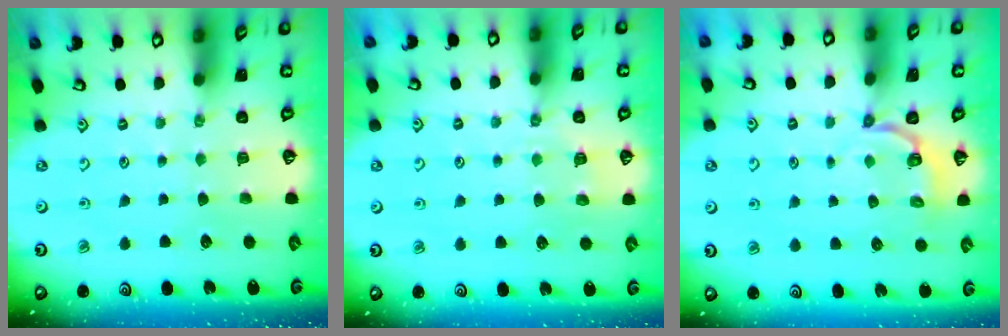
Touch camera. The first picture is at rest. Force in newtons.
{"total": 3.8, "press": 3.7, "slide": 0.9}
{"total": 4.4, "press": 3.8, "slide": 2.3}